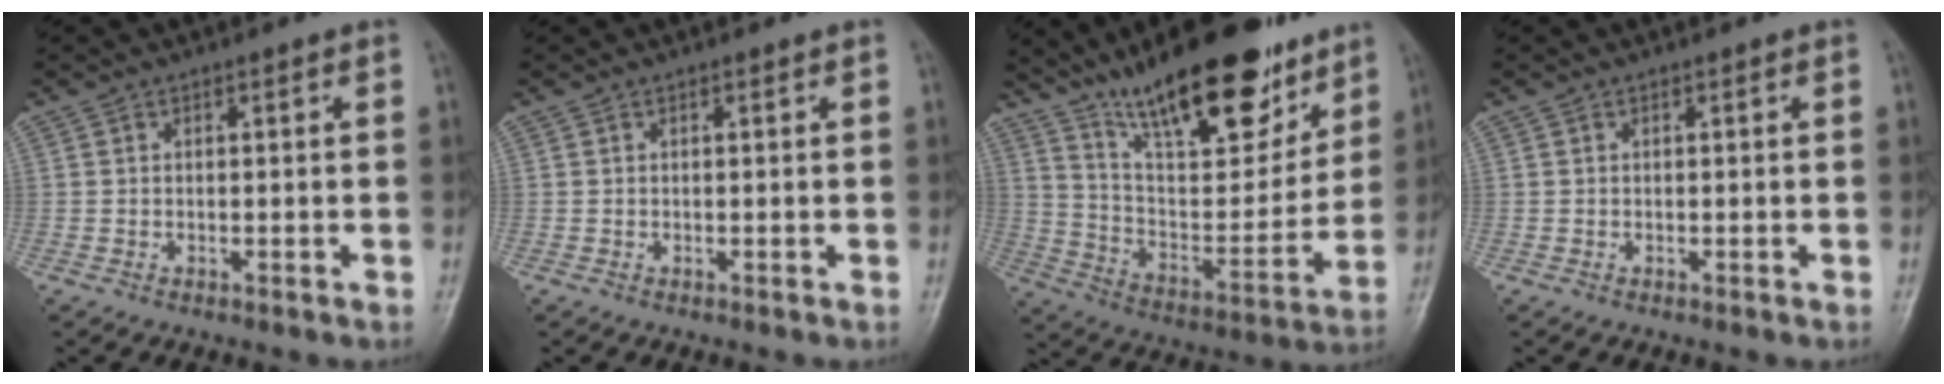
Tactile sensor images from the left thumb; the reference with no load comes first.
{"total": 0.0}
{"total": 24.1, "force": [16.7, 8.2, 15.2], "torque": [-0.198, -0.073, 0.282]}
{"total": 0.0}